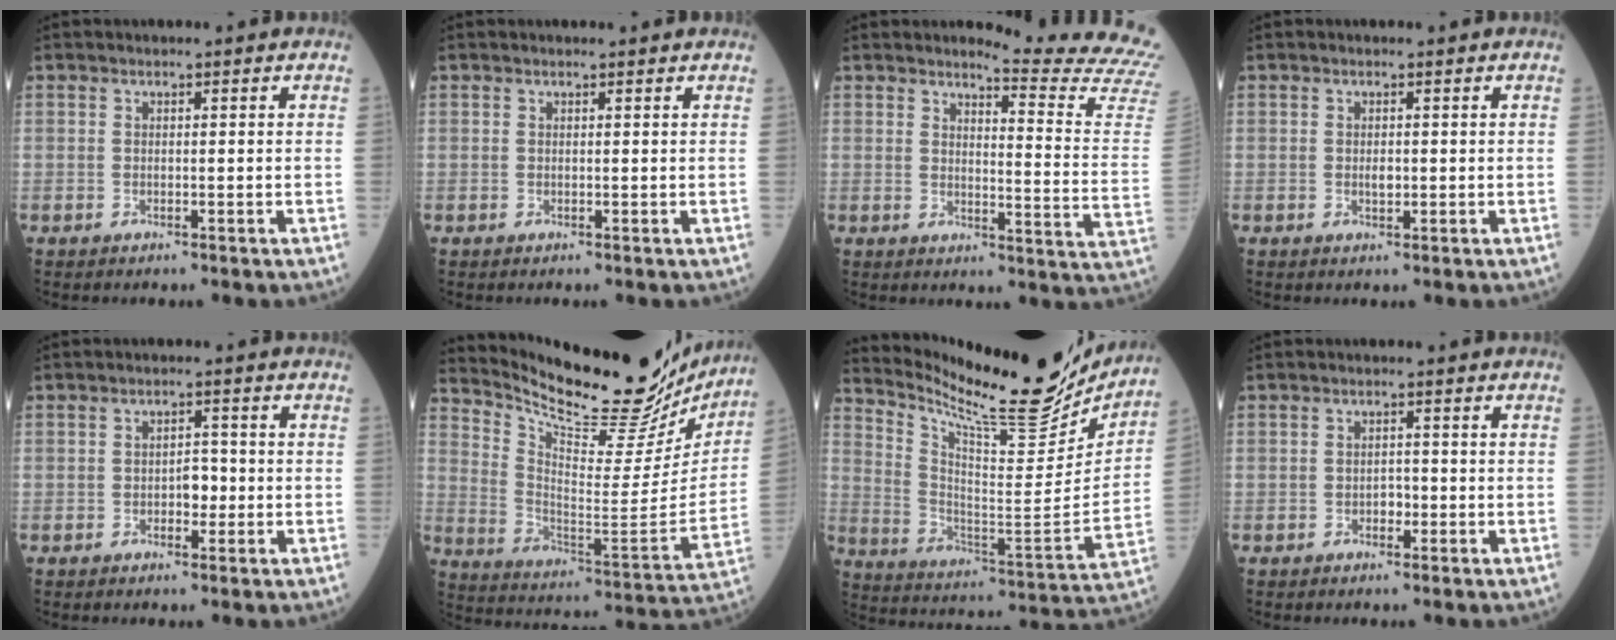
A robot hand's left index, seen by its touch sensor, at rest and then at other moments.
{"total": 0.7, "force": [0.7, 0.0, 0.1], "torque": [-0.009, 0.002, 0.008]}
{"total": 15.2, "force": [14.9, -2.4, 2.0], "torque": [-0.023, -0.167, 0.149]}
{"total": 1.1, "force": [0.0, 0.6, 0.9], "torque": [-0.018, -0.001, 0.000]}
{"total": 2.5, "force": [-0.6, 1.4, 2.0], "torque": [-0.024, 0.005, -0.011]}
{"total": 23.1, "force": [21.0, 4.6, 8.3], "torque": [-0.143, -0.062, 0.304]}
{"total": 20.8, "force": [19.1, 2.4, 7.7], "torque": [-0.147, -0.062, 0.290]}
{"total": 1.4, "force": [-0.6, 0.9, 0.9], "torque": [-0.011, 0.004, -0.012]}